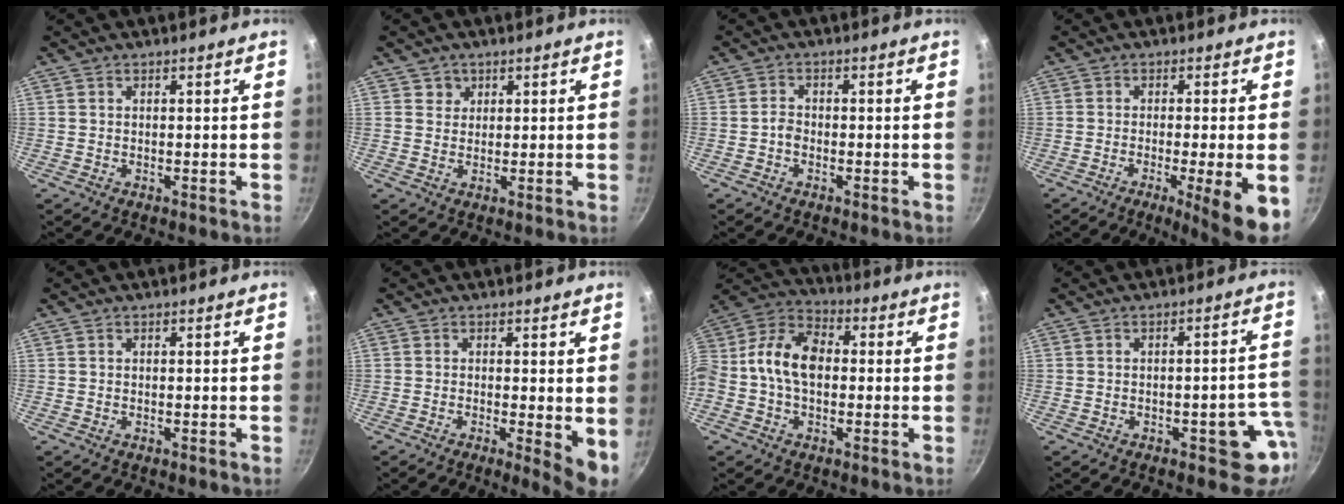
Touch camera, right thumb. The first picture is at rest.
{"total": 1.8, "force": [0.7, 1.7, 0.2], "torque": [0.008, 0.002, 0.009]}
{"total": 1.9, "force": [-0.8, 1.3, 1.0], "torque": [-0.015, 0.014, -0.019]}
{"total": 8.9, "force": [-2.9, 0.7, 8.4], "torque": [-0.124, 0.000, -0.041]}
{"total": 0.0}
{"total": 5.4, "force": [-0.2, 1.4, 5.2], "torque": [-0.065, -0.012, -0.004]}
{"total": 12.5, "force": [0.0, 8.9, 8.7], "torque": [-0.129, 0.035, -0.027]}
{"total": 6.9, "force": [-2.6, 3.5, 5.4], "torque": [-0.006, 0.028, -0.029]}